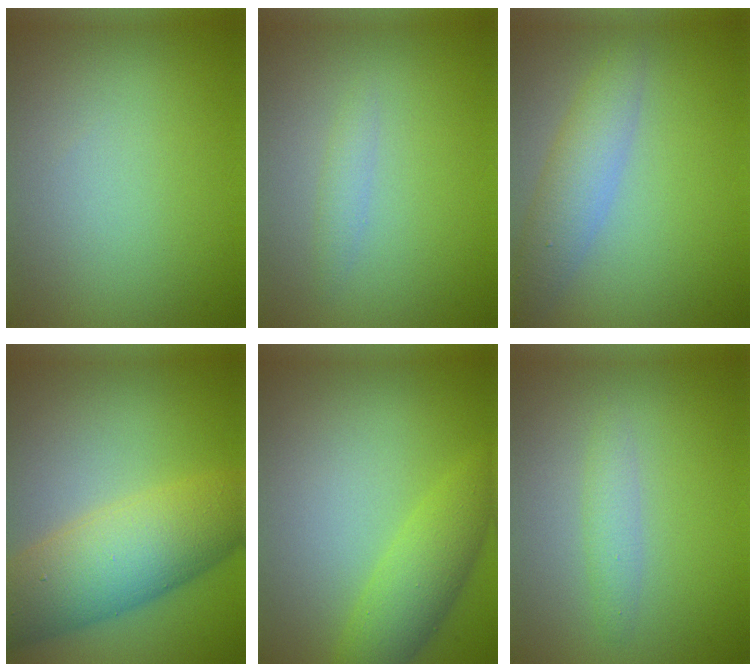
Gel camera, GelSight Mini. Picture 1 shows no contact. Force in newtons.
{"total": 1.0, "press": 1.0, "slide": 0.0}
{"total": 3.4, "press": 3.4, "slide": 0.0}
{"total": 9.0, "press": 9.0, "slide": 0.2}
{"total": 3.9, "press": 3.9, "slide": 0.1}
{"total": 1.5, "press": 1.5, "slide": 0.0}